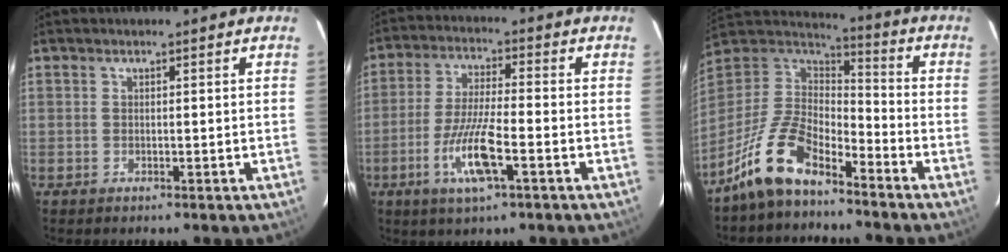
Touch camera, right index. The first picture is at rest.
{"total": 9.5, "force": [-3.8, 1.1, 8.7], "torque": [-0.172, -0.011, -0.071]}
{"total": 12.0, "force": [-8.9, 4.6, 6.7], "torque": [-0.148, 0.020, -0.175]}